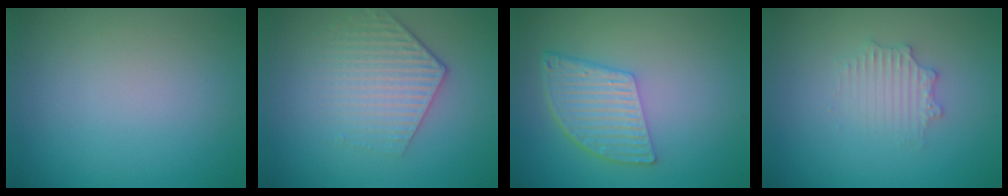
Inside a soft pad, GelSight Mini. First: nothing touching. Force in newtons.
{"total": 4.3, "press": 3.2, "slide": 2.9}
{"total": 5.3, "press": 3.9, "slide": 3.7}
{"total": 2.2, "press": 2.2, "slide": 0.4}